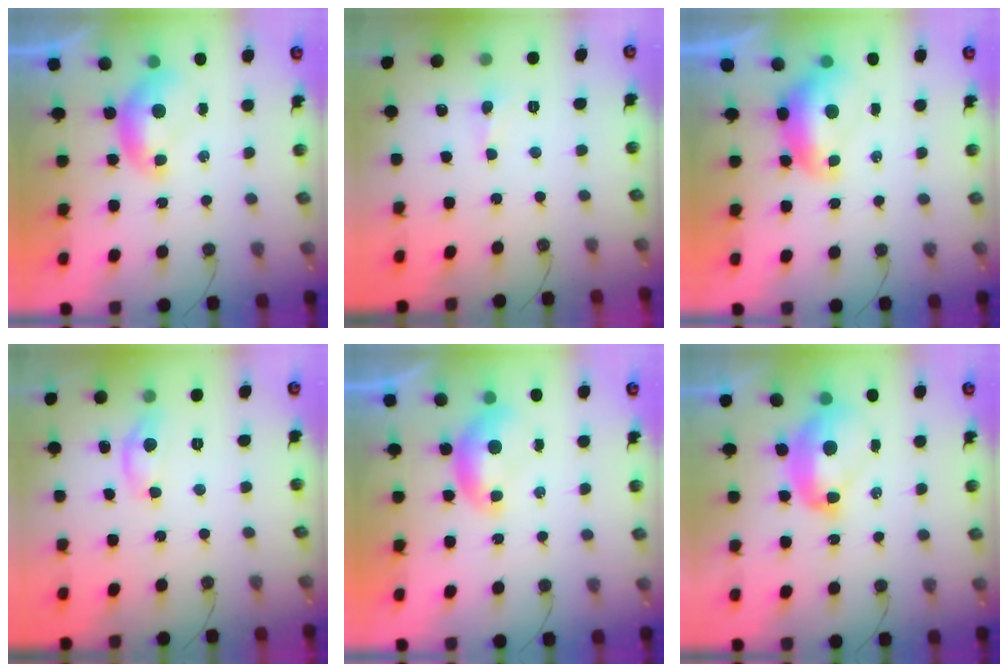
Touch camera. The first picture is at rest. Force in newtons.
{"total": 1.6, "press": 1.5, "slide": 0.5}
{"total": 1.9, "press": 1.8, "slide": 0.7}
{"total": 4.5, "press": 4.5, "slide": 0.4}
{"total": 0.0}
{"total": 4.8, "press": 4.7, "slide": 0.7}